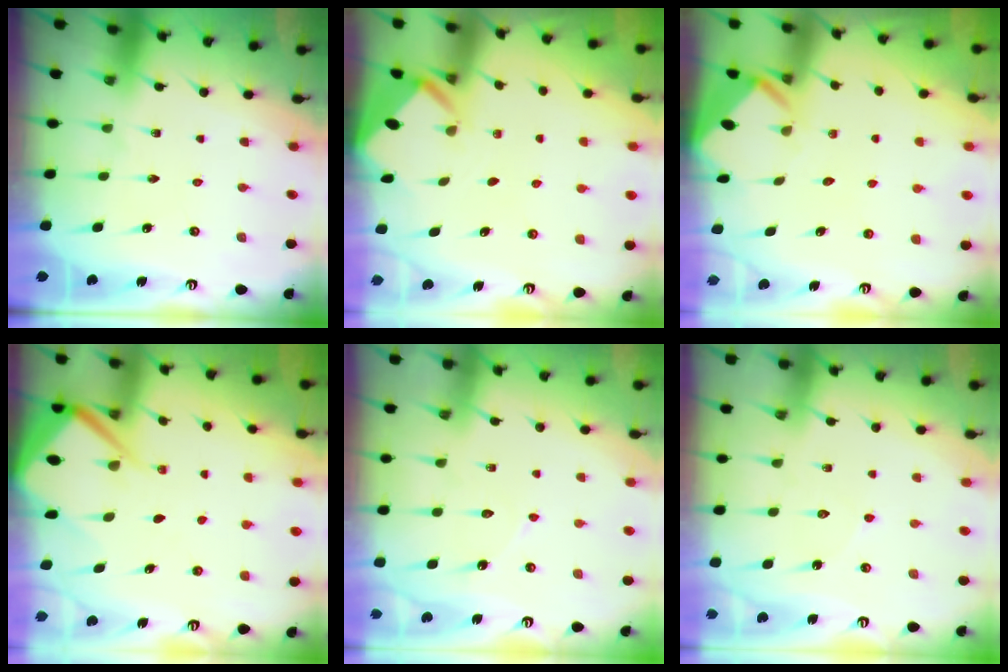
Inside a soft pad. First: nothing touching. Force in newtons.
{"total": 2.0, "press": 2.0, "slide": 0.0}
{"total": 3.5, "press": 3.5, "slide": 0.2}
{"total": 7.5, "press": 7.5, "slide": 0.5}
{"total": 5.9, "press": 5.9, "slide": 0.4}
{"total": 3.9, "press": 3.9, "slide": 0.3}